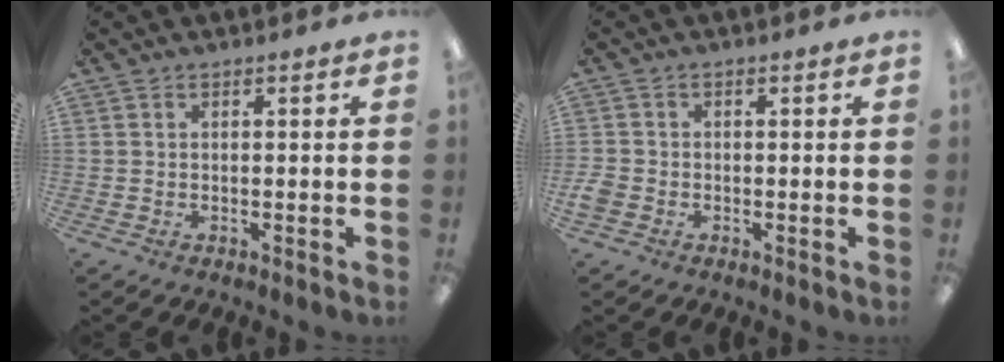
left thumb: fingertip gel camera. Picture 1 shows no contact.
{"total": 2.4, "force": [-1.0, 1.9, 1.1], "torque": [-0.014, 0.007, -0.019]}